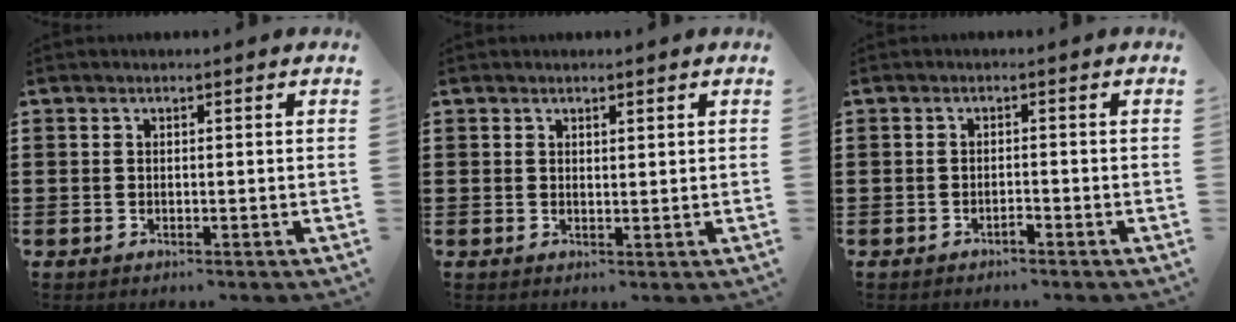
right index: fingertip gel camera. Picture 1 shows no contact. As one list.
[{"total": 0.9, "force": [0.8, 0.3, 0.2], "torque": [-0.005, 0.002, 0.015]}, {"total": 1.1, "force": [-0.9, 0.1, 0.5], "torque": [-0.013, -0.002, -0.018]}]